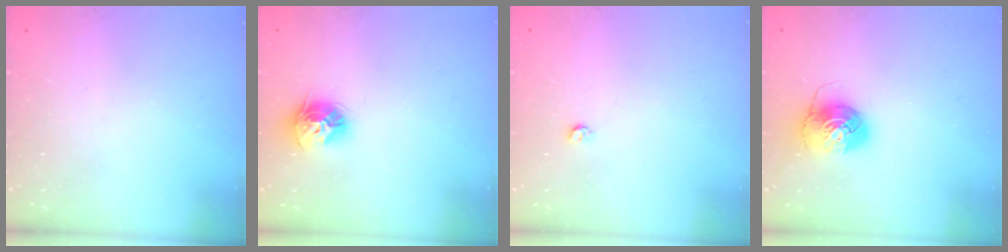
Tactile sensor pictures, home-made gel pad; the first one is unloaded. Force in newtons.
{"total": 10.4, "press": 10.3, "slide": 1.1}
{"total": 3.0, "press": 3.0, "slide": 0.2}
{"total": 8.8, "press": 8.8, "slide": 0.3}